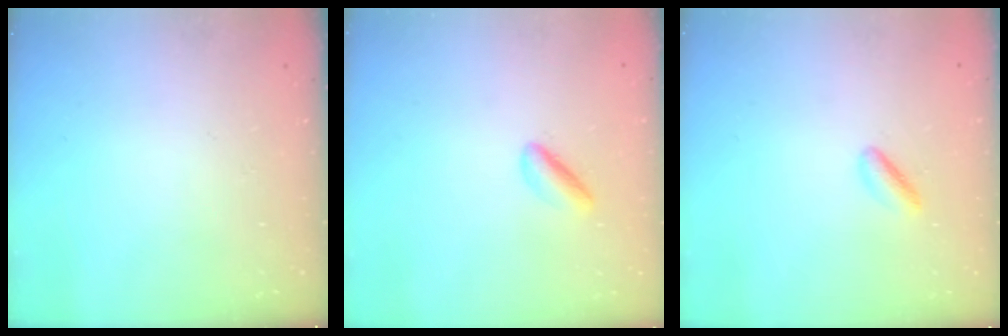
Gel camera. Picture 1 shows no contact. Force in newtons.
{"total": 2.0, "press": 2.0, "slide": 0.0}
{"total": 3.5, "press": 3.4, "slide": 0.7}